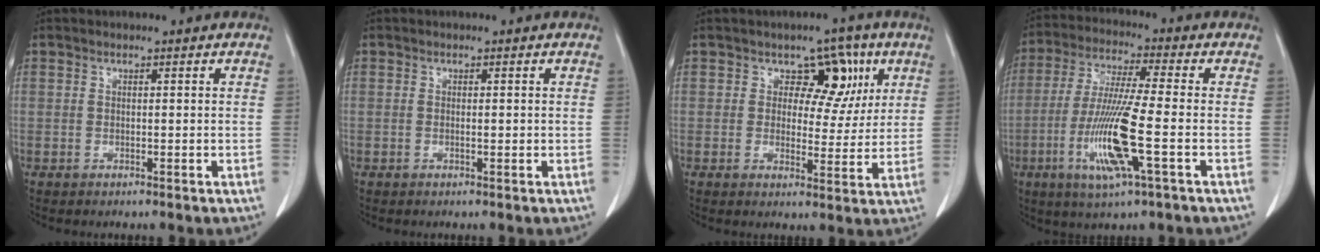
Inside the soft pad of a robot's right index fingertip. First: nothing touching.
{"total": 0.6, "force": [0.0, 0.2, 0.6], "torque": [-0.009, 0.000, -0.001]}
{"total": 6.8, "force": [3.0, 4.8, 3.9], "torque": [-0.026, 0.008, 0.038]}
{"total": 12.6, "force": [-3.7, 0.3, 12.1], "torque": [-0.250, -0.018, -0.074]}